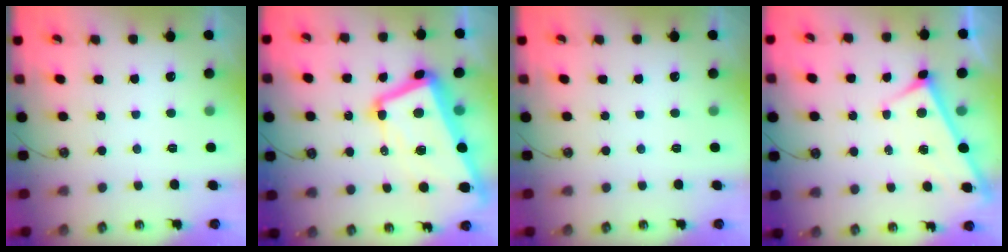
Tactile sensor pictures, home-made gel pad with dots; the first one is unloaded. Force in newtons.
{"total": 16.2, "press": 16.1, "slide": 1.9}
{"total": 0.0}
{"total": 3.2, "press": 3.2, "slide": 0.3}